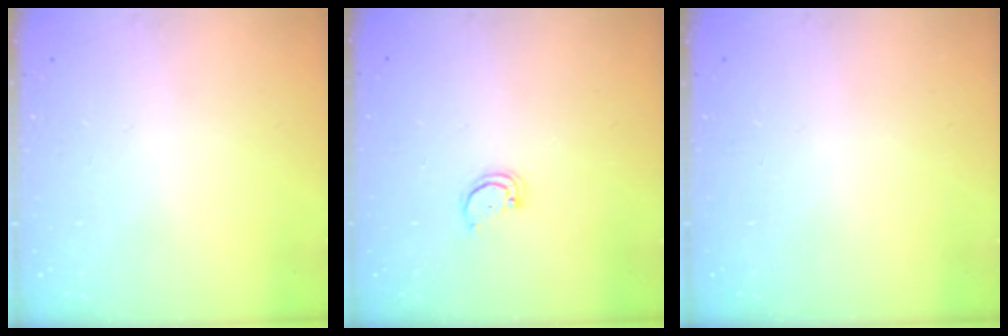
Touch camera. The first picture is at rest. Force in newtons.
{"total": 2.1, "press": 2.1, "slide": 0.2}
{"total": 0.0}